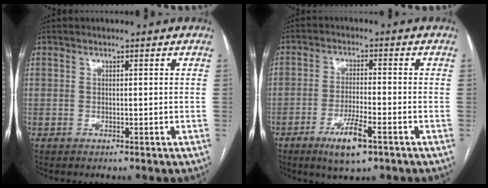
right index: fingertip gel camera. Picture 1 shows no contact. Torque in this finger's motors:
{"motor_torque": [0.84, -0.28, 0.31, 0.09]}